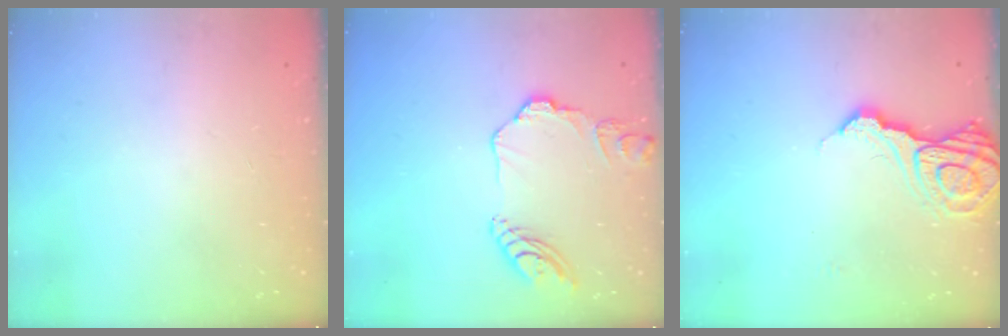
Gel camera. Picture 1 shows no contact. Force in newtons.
{"total": 11.7, "press": 11.7, "slide": 1.2}
{"total": 12.1, "press": 12.0, "slide": 1.4}